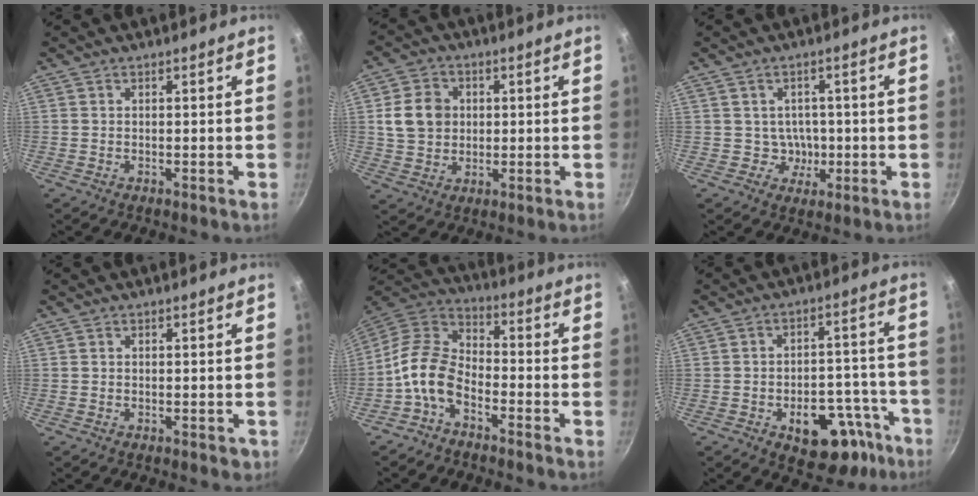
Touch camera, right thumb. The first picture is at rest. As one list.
[{"total": 8.7, "force": [1.3, 7.3, 4.5], "torque": [-0.057, 0.005, 0.021]}, {"total": 3.9, "force": [-0.5, 3.8, 1.0], "torque": [0.011, 0.005, -0.005]}, {"total": 1.4, "force": [-0.6, 0.9, 0.9], "torque": [-0.011, 0.002, -0.008]}, {"total": 10.5, "force": [-5.1, 6.7, 6.3], "torque": [-0.112, 0.060, -0.120]}, {"total": 16.6, "force": [-8.1, 9.7, 10.7], "torque": [-0.076, 0.051, -0.098]}]